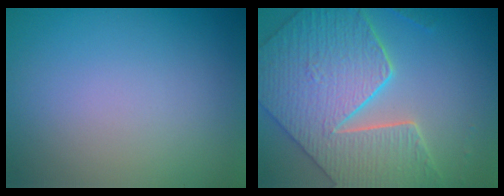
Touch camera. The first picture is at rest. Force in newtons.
{"total": 7.7, "press": 6.6, "slide": 4.0}